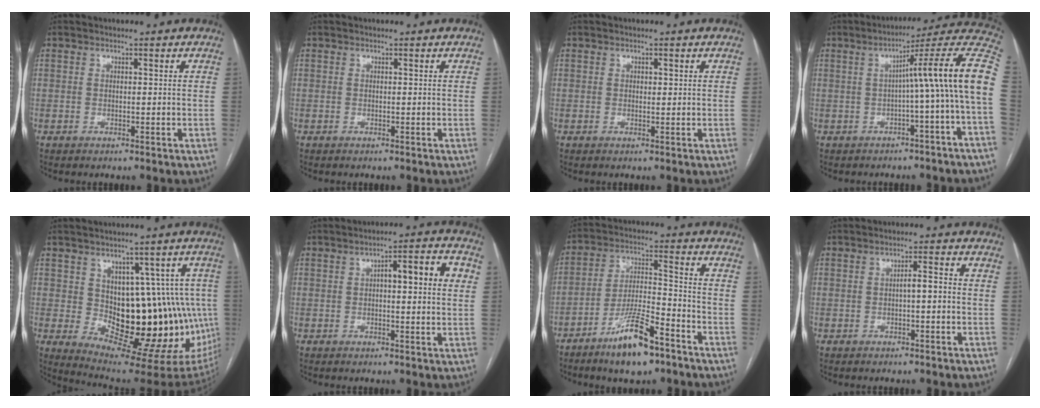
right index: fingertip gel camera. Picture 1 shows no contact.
{"total": 0.0}
{"total": 0.8, "force": [0.3, 0.4, 0.5], "torque": [-0.008, -0.001, 0.004]}
{"total": 13.9, "force": [-0.5, -1.7, 13.8], "torque": [-0.173, 0.035, -0.017]}
{"total": 18.2, "force": [-0.6, 9.0, 15.8], "torque": [-0.170, 0.020, 0.017]}
{"total": 7.7, "force": [1.4, 1.5, 7.4], "torque": [-0.104, 0.023, 0.016]}
{"total": 11.8, "force": [-7.8, 2.3, 8.5], "torque": [-0.163, -0.012, -0.140]}
{"total": 2.6, "force": [-0.5, 0.5, 2.5], "torque": [-0.039, 0.007, -0.007]}